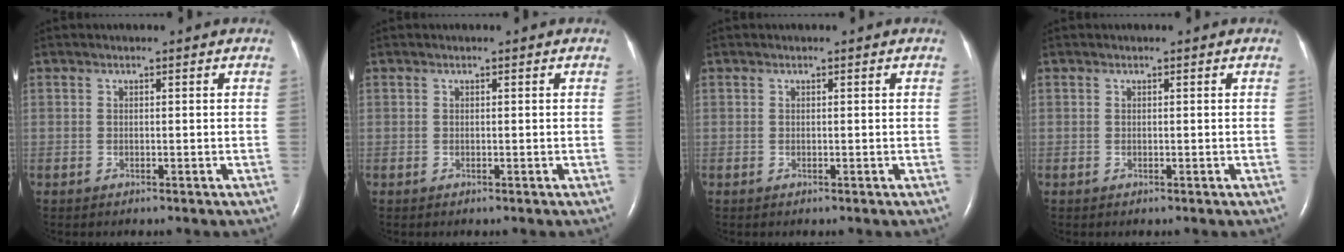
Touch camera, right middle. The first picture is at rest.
{"total": 0.0}
{"total": 0.0}
{"total": 0.0}